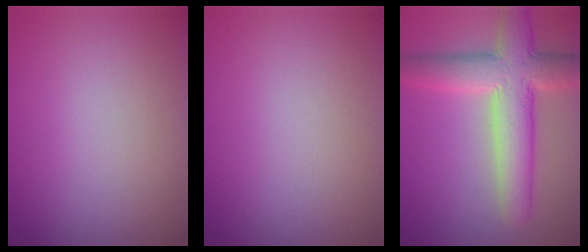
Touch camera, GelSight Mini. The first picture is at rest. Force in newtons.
{"total": 0.0}
{"total": 7.8, "press": 7.8, "slide": 0.2}